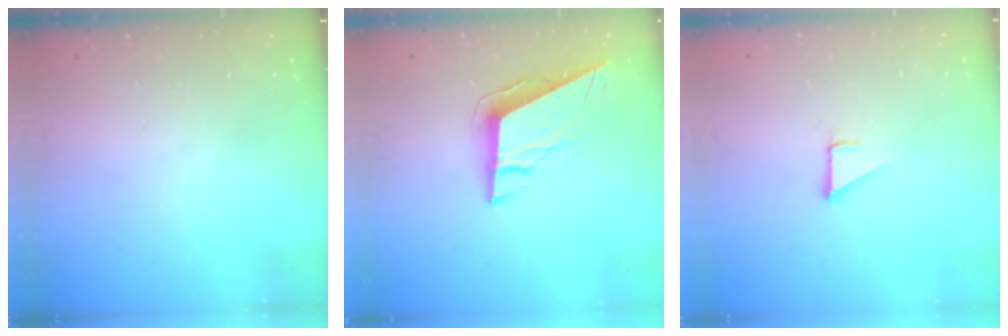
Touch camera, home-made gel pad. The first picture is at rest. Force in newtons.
{"total": 9.6, "press": 9.4, "slide": 1.8}
{"total": 1.6, "press": 1.6, "slide": 0.2}